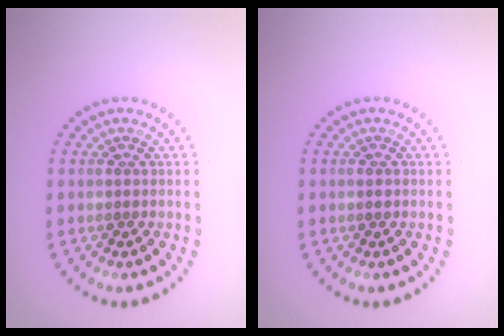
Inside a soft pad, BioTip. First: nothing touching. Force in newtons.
{"total": 0.8, "press": 0.8, "slide": 0.1}